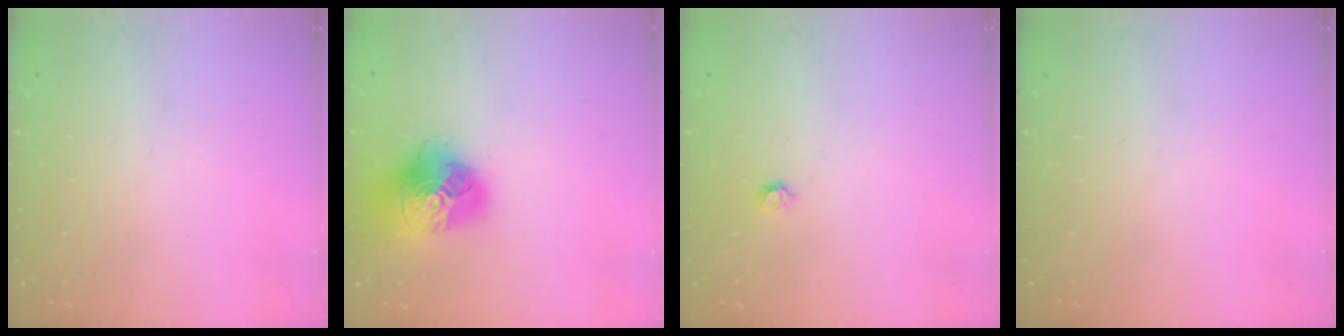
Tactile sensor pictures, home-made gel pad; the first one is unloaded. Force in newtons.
{"total": 16.7, "press": 16.6, "slide": 1.9}
{"total": 3.6, "press": 3.6, "slide": 0.7}
{"total": 0.0}